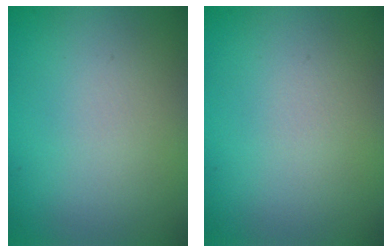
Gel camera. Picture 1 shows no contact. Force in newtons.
{"total": 0.0}